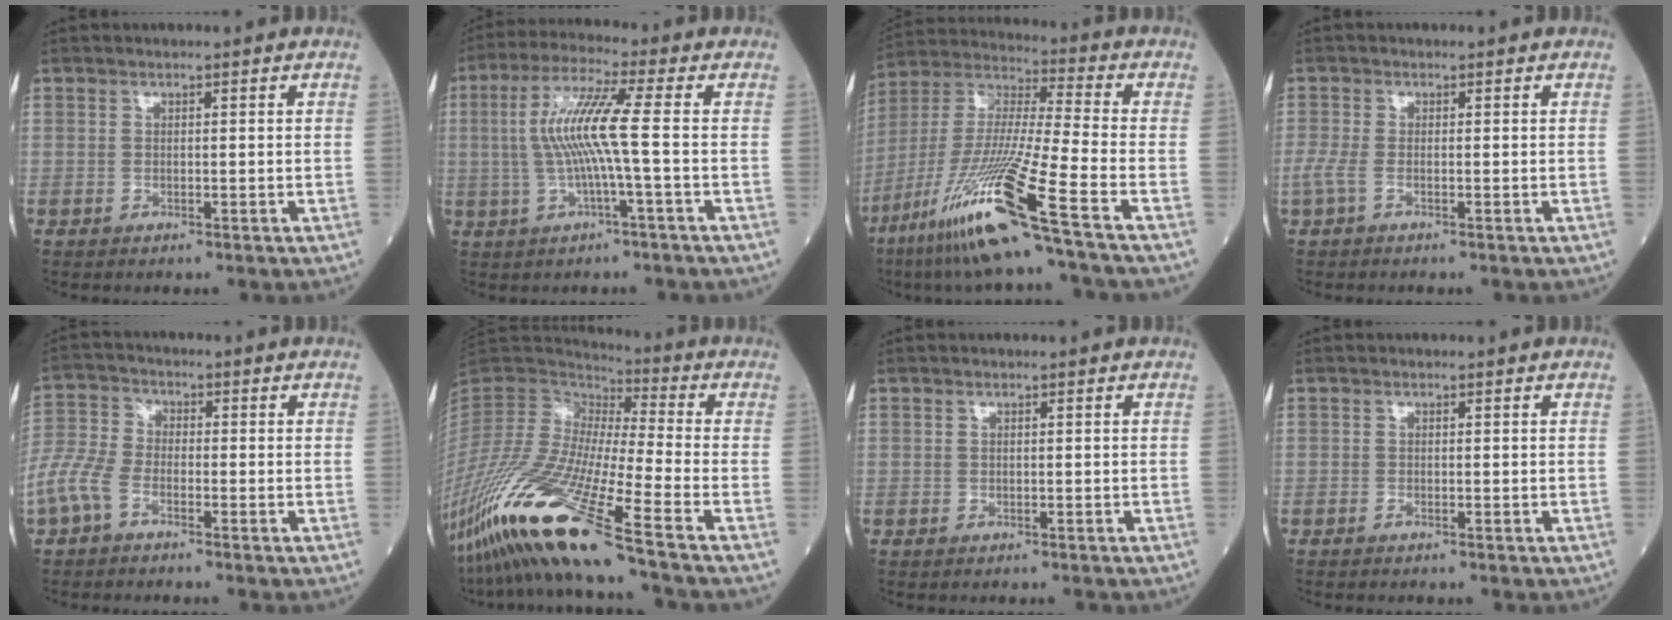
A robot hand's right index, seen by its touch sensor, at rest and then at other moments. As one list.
[{"total": 9.1, "force": [-0.1, -0.5, 9.1], "torque": [-0.184, 0.015, -0.005]}, {"total": 19.1, "force": [-10.5, -1.4, 15.9], "torque": [-0.350, -0.048, -0.204]}, {"total": 1.9, "force": [-0.9, 0.6, 1.6], "torque": [-0.043, -0.003, -0.022]}, {"total": 6.2, "force": [-3.3, 3.2, 4.2], "torque": [-0.111, 0.002, -0.077]}, {"total": 20.6, "force": [-13.1, -0.2, 15.9], "torque": [-0.361, -0.055, -0.255]}, {"total": 0.0}, {"total": 0.0}]